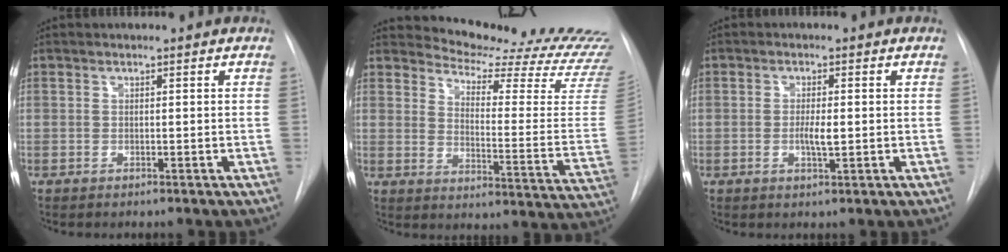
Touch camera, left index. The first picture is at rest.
{"total": 22.2, "force": [21.3, 0.7, 6.0], "torque": [-0.090, -0.150, 0.251]}
{"total": 2.8, "force": [-0.5, 0.5, 2.7], "torque": [-0.049, -0.005, -0.007]}